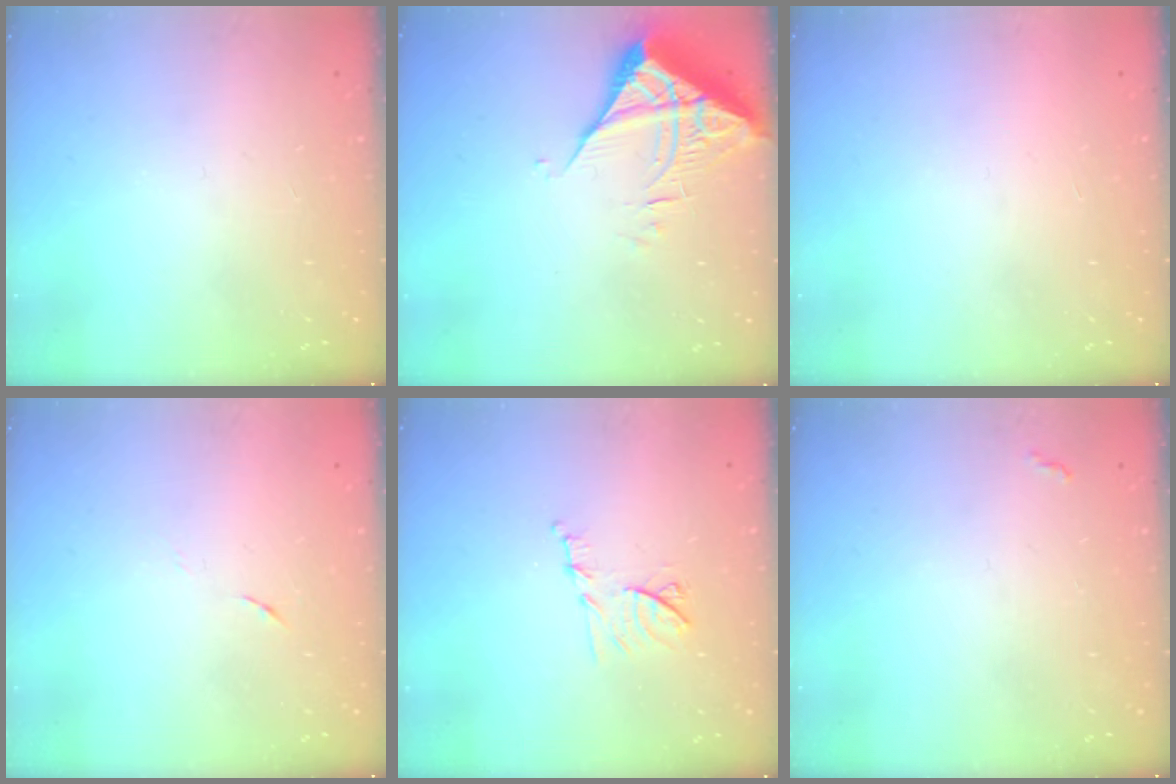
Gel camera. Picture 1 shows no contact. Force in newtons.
{"total": 6.6, "press": 6.6, "slide": 0.8}
{"total": 1.5, "press": 1.5, "slide": 0.1}
{"total": 3.9, "press": 3.5, "slide": 1.6}
{"total": 9.4, "press": 9.4, "slide": 0.1}
{"total": 3.2, "press": 3.2, "slide": 0.5}